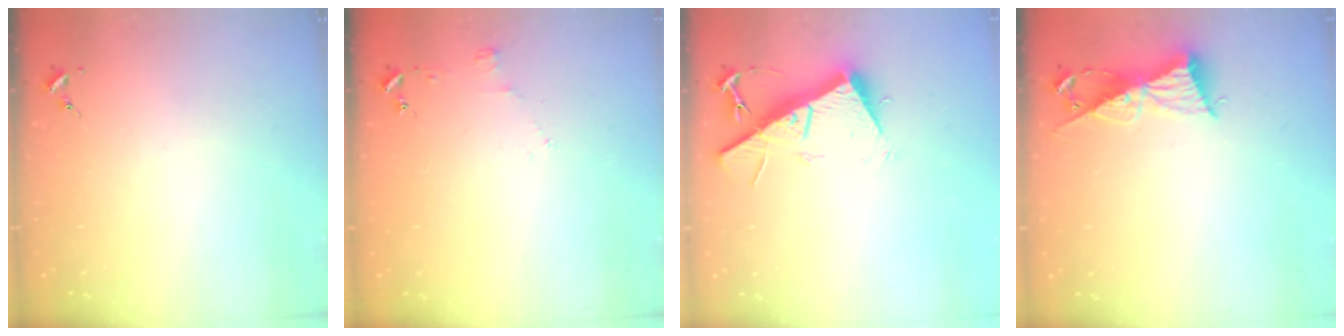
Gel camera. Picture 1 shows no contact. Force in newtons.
{"total": 3.5, "press": 3.5, "slide": 0.4}
{"total": 15.0, "press": 14.9, "slide": 0.4}
{"total": 9.6, "press": 9.5, "slide": 0.6}